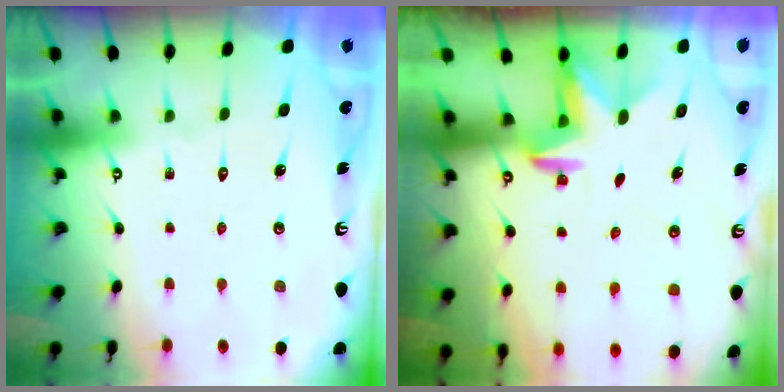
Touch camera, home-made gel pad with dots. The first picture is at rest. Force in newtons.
{"total": 3.0, "press": 2.9, "slide": 0.7}